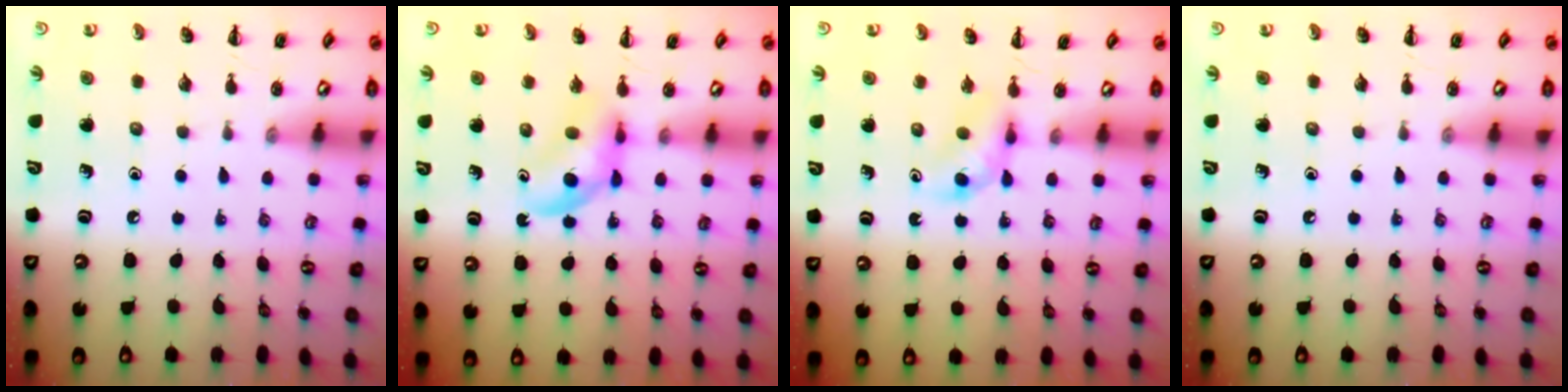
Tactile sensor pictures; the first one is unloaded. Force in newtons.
{"total": 4.5, "press": 4.4, "slide": 1.2}
{"total": 3.6, "press": 3.4, "slide": 1.3}
{"total": 0.0}